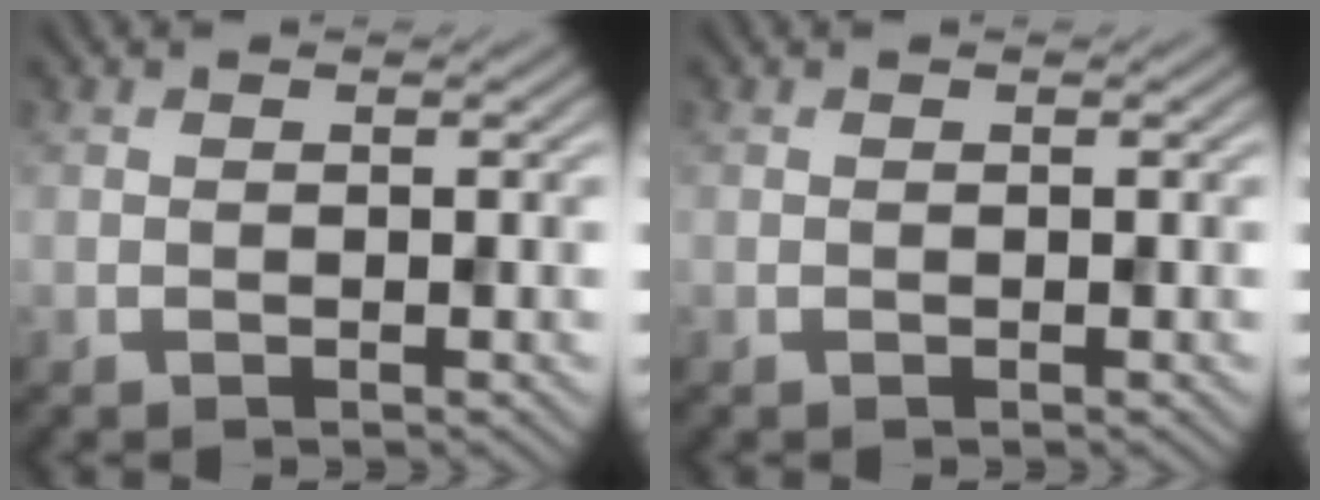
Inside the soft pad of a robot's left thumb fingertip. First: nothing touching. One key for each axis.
{"total": 0.0}